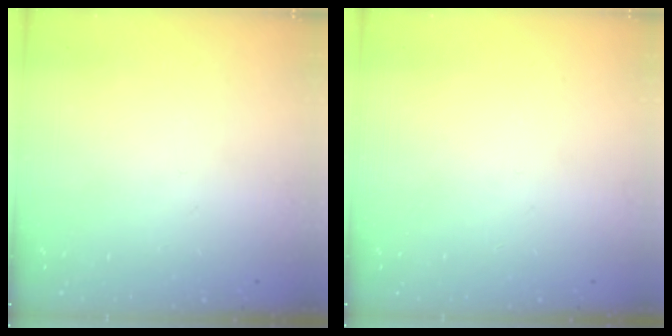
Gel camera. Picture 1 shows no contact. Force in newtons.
{"total": 0.0}